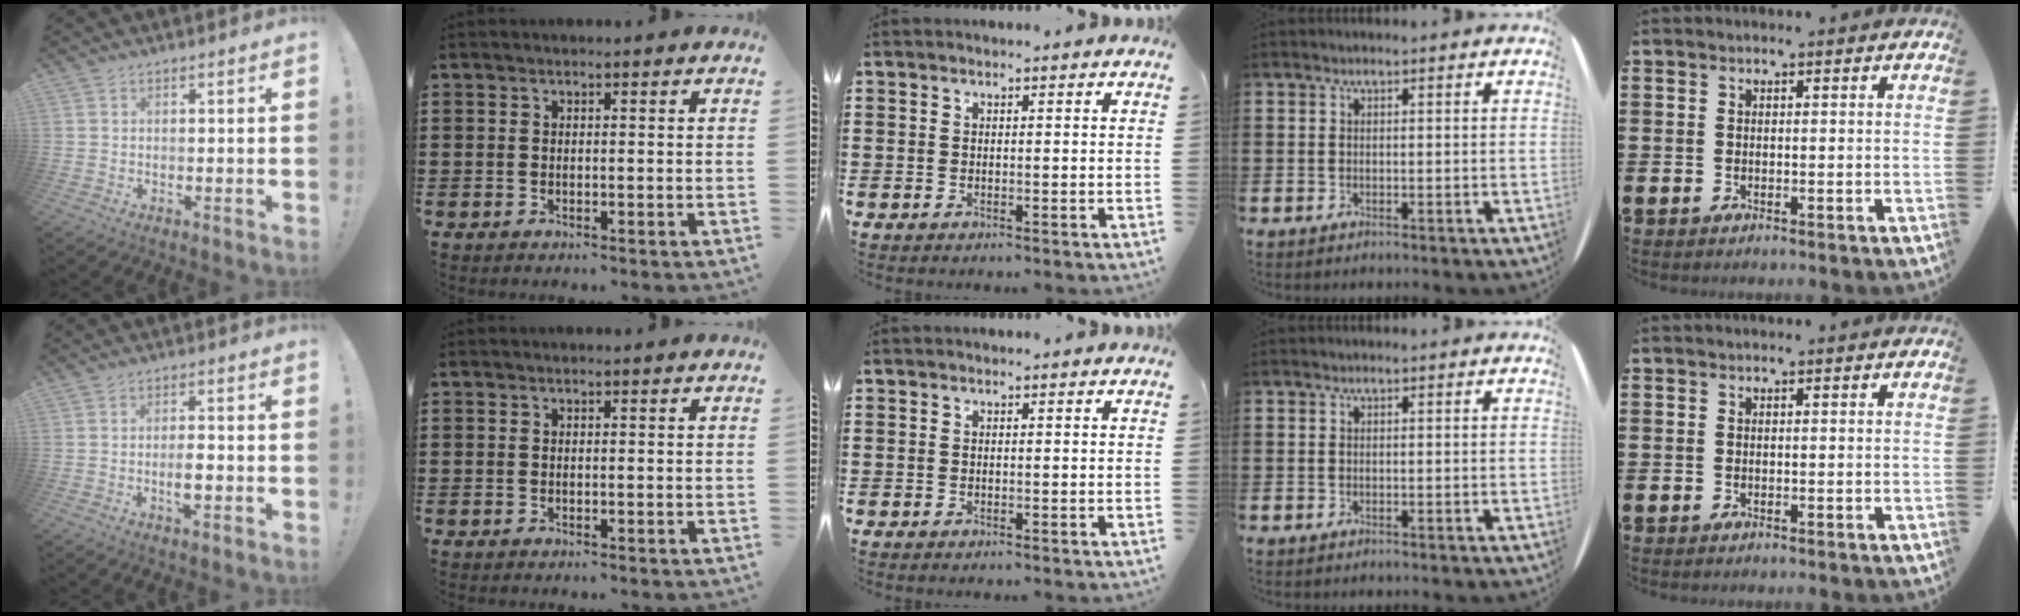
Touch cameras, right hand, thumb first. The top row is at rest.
{"thumb": {"total": 4.1, "force": [-1.3, 1.3, 3.7], "torque": [-0.065, 0.005, -0.023]}}